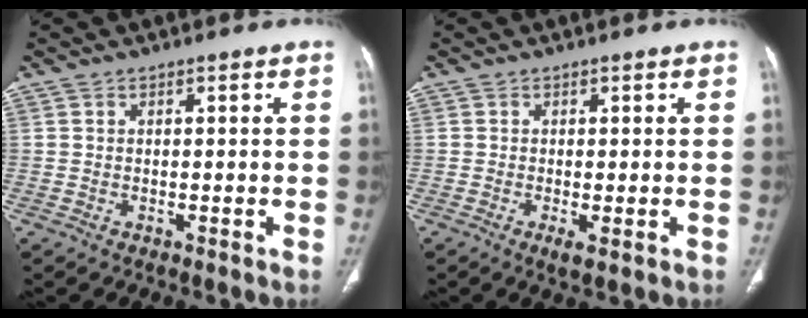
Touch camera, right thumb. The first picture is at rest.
{"total": 2.0, "force": [-0.6, 0.5, 1.9], "torque": [-0.040, -0.007, -0.010]}